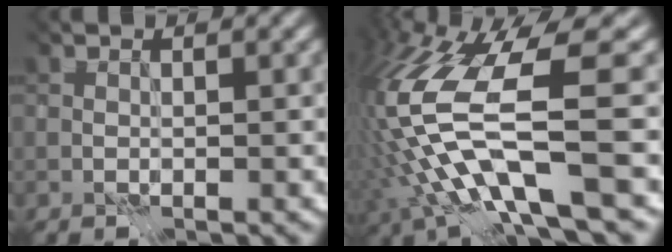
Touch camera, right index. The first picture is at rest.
{"total": 11.3, "force": [-4.1, 1.1, 10.5], "torque": [-0.236, -0.019, -0.034]}